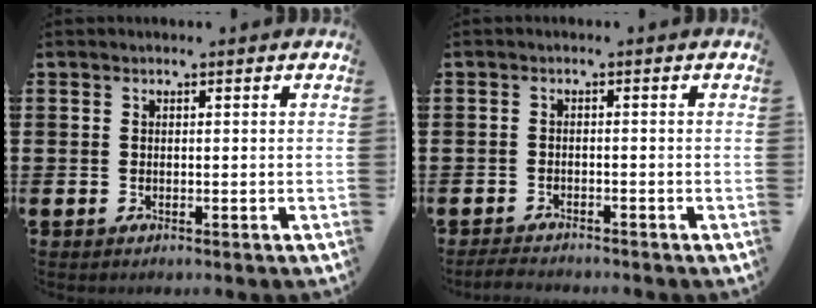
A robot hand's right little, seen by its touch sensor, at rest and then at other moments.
{"total": 1.7, "force": [-1.7, 0.1, 0.2], "torque": [-0.007, 0.004, -0.036]}